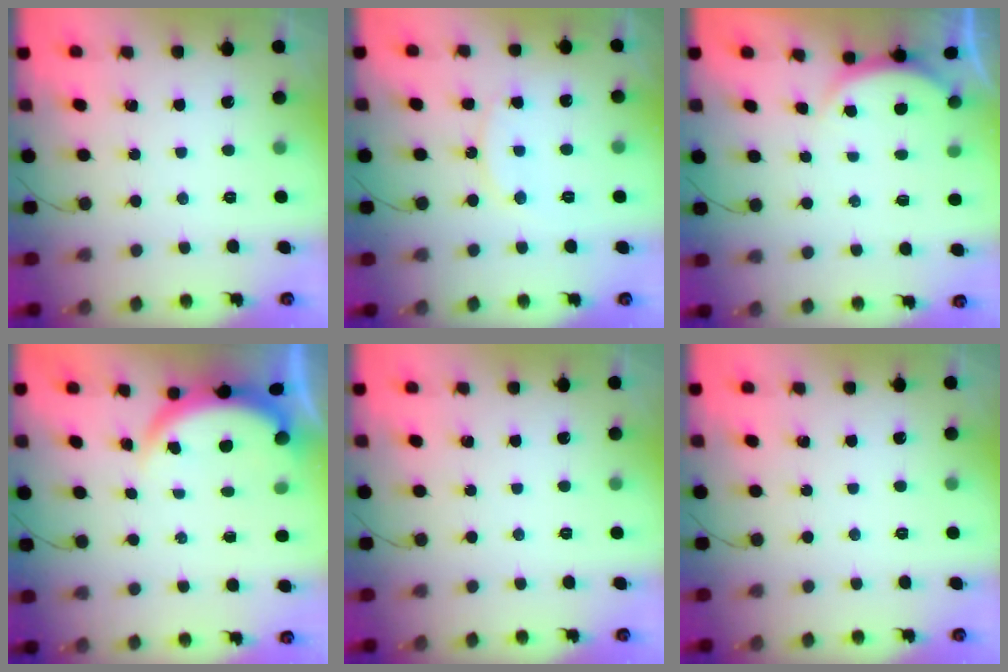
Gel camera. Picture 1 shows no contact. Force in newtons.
{"total": 10.9, "press": 10.9, "slide": 0.9}
{"total": 2.9, "press": 2.2, "slide": 1.8}
{"total": 3.9, "press": 3.9, "slide": 0.2}
{"total": 0.0}
{"total": 0.0}